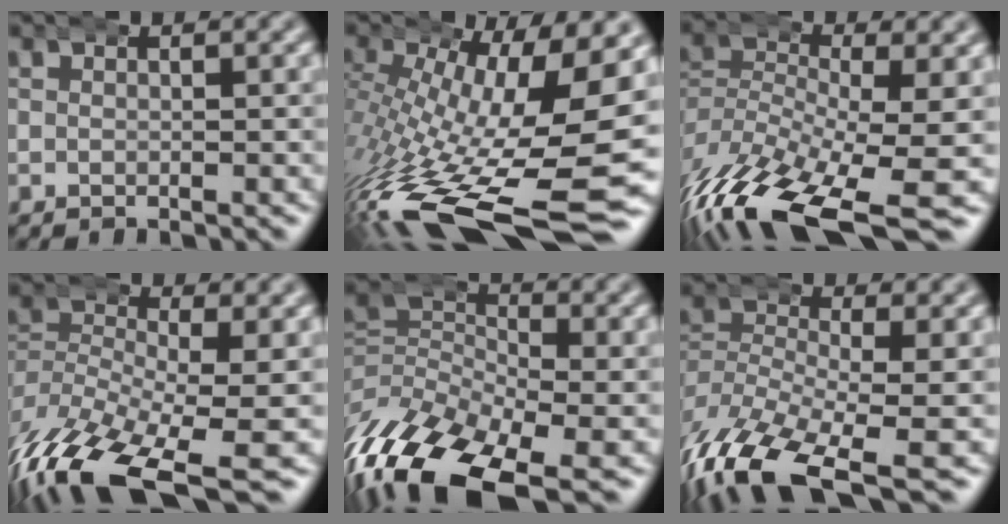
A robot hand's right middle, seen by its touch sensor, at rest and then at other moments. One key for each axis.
{"total": 14.0, "fx": -4.8, "fy": 5.3, "fz": 12.1, "tx": -0.205, "ty": -0.051, "tz": -0.040}
{"total": 10.2, "fx": -6.6, "fy": 3.5, "fz": 7.1, "tx": -0.161, "ty": -0.046, "tz": -0.083}
{"total": 9.3, "fx": -5.8, "fy": 3.6, "fz": 6.3, "tx": -0.150, "ty": -0.043, "tz": -0.075}
{"total": 10.3, "fx": -4.6, "fy": 6.3, "fz": 6.8, "tx": -0.145, "ty": -0.037, "tz": -0.065}
{"total": 9.5, "fx": -5.7, "fy": 4.5, "fz": 6.2, "tx": -0.155, "ty": -0.048, "tz": -0.071}